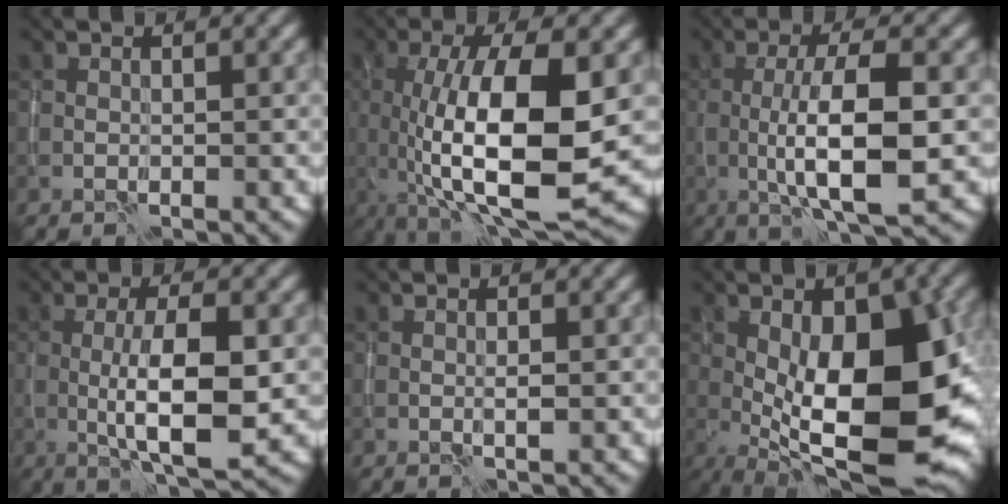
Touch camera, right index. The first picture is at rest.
{"total": 12.0, "force": [-1.1, 3.8, 11.3], "torque": [-0.193, -0.012, -0.017]}
{"total": 8.0, "force": [-0.7, 2.1, 7.7], "torque": [-0.125, -0.007, -0.009]}
{"total": 7.1, "force": [-0.6, 1.8, 6.9], "torque": [-0.116, -0.005, -0.008]}
{"total": 0.6, "force": [0.0, -0.1, 0.6], "torque": [-0.013, 0.000, -0.002]}
{"total": 14.3, "force": [-1.8, 5.8, 13.0], "torque": [-0.188, 0.004, -0.032]}